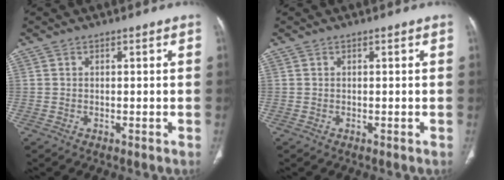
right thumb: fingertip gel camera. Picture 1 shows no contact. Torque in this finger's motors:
{"motor_torque": [0.13, 0.13, 0.25, 0.03, 0.00]}